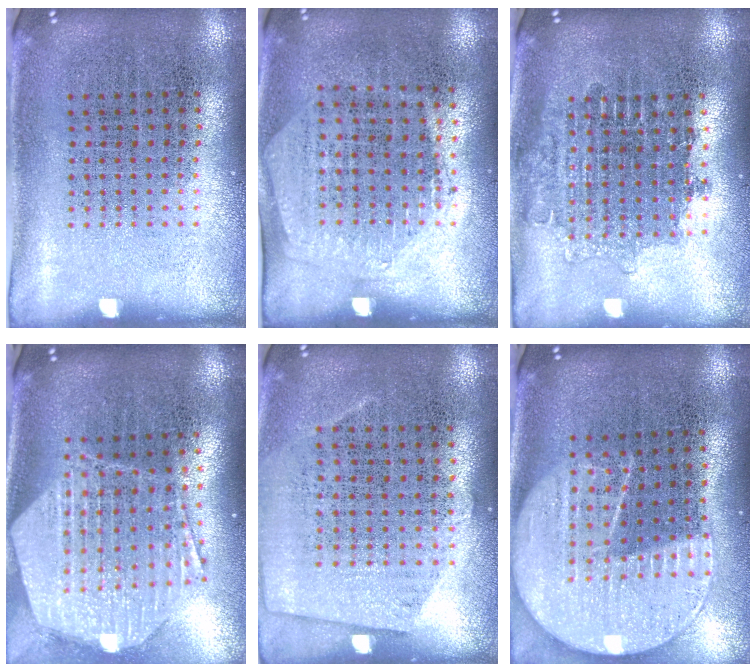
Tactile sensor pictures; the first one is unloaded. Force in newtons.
{"total": 1.4, "press": 1.2, "slide": 0.6}
{"total": 1.7, "press": 1.4, "slide": 1.0}
{"total": 2.9, "press": 2.3, "slide": 1.8}
{"total": 0.6, "press": 0.2, "slide": 0.6}
{"total": 2.2, "press": 1.9, "slide": 1.0}